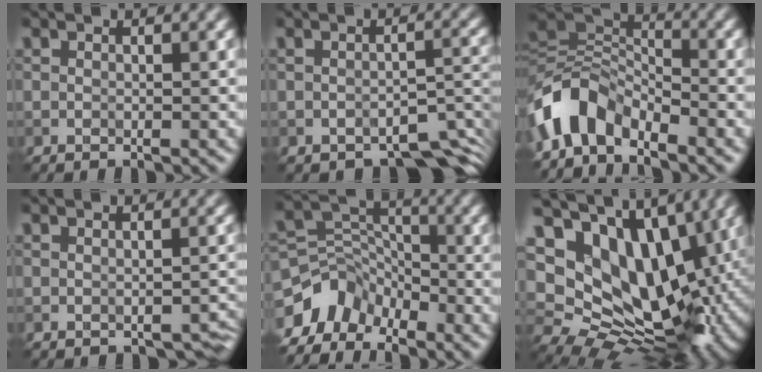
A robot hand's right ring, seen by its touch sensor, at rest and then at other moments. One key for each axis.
{"total": 5.5, "fx": -4.2, "fy": 2.0, "fz": 2.8, "tx": -0.026, "ty": -0.010, "tz": -0.056}
{"total": 5.4, "fx": -3.4, "fy": 2.9, "fz": 2.9, "tx": -0.043, "ty": 0.006, "tz": -0.078}
{"total": 2.6, "fx": -1.9, "fy": 1.1, "fz": 1.2, "tx": -0.017, "ty": 0.001, "tz": -0.018}
{"total": 5.5, "fx": -3.5, "fy": 3.5, "fz": 2.3, "tx": -0.039, "ty": 0.001, "tz": -0.077}
{"total": 15.1, "fx": 4.9, "fy": 9.9, "fz": 10.3, "tx": -0.172, "ty": -0.003, "tz": 0.090}